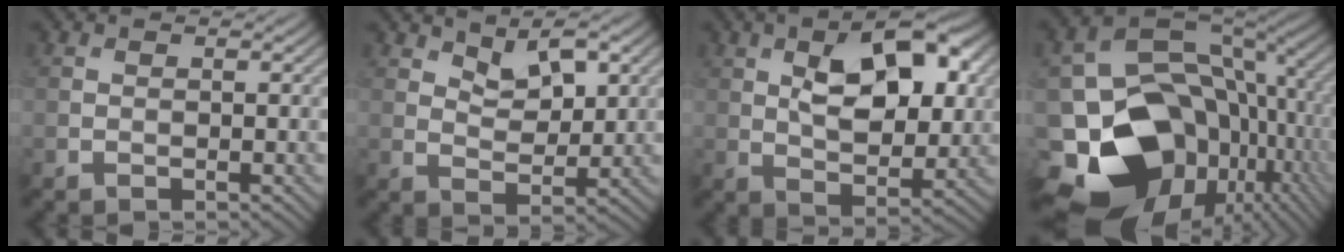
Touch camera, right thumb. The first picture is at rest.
{"total": 5.2, "force": [3.2, 2.4, 3.3], "torque": [-0.059, -0.007, 0.056]}
{"total": 11.4, "force": [3.5, 5.8, 9.2], "torque": [-0.147, 0.004, 0.052]}
{"total": 19.7, "force": [-6.2, 15.0, 11.2], "torque": [-0.237, -0.047, -0.072]}